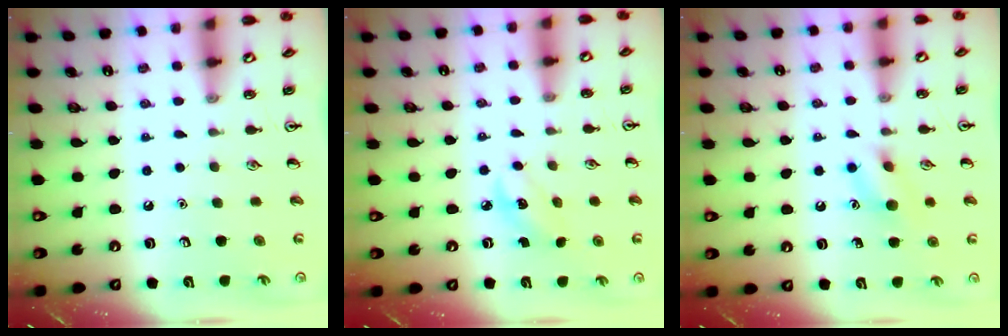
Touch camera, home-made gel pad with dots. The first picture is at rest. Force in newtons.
{"total": 2.8, "press": 2.7, "slide": 0.9}
{"total": 9.0, "press": 8.9, "slide": 0.6}